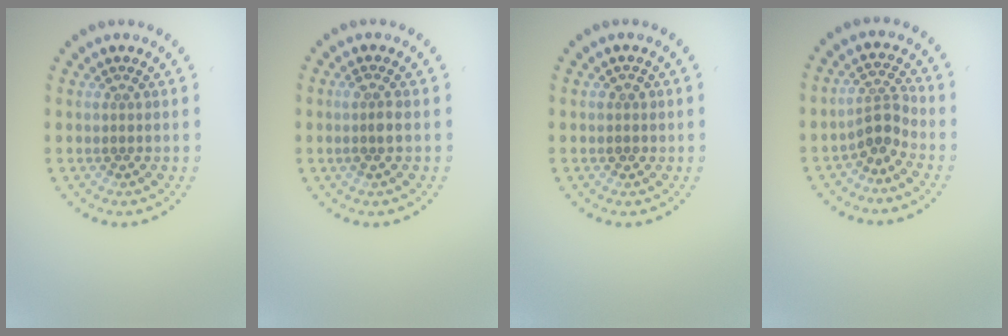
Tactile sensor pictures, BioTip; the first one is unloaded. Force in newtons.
{"total": 1.5, "press": 1.3, "slide": 0.8}
{"total": 1.0, "press": 0.9, "slide": 0.3}
{"total": 2.4, "press": 1.7, "slide": 1.7}